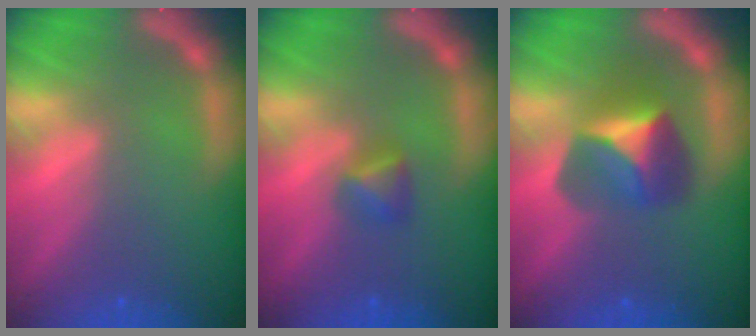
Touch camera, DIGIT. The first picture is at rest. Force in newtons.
{"total": 1.9}
{"total": 4.9}